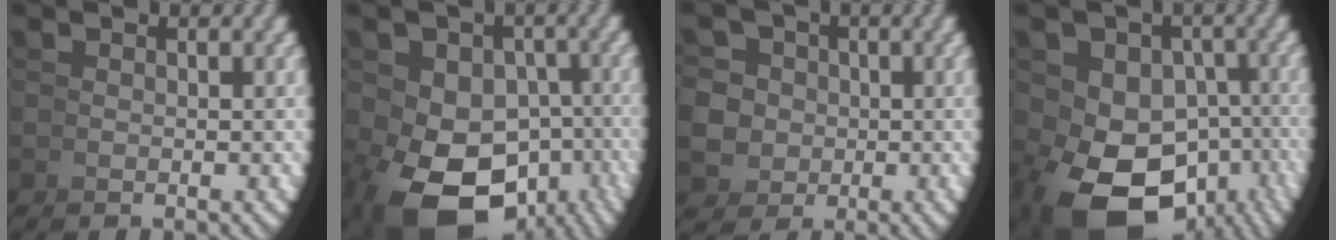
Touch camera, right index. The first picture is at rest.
{"total": 11.4, "force": [-4.8, 7.6, 7.1], "torque": [-0.155, -0.078, -0.039]}
{"total": 8.1, "force": [-0.6, 7.4, 3.2], "torque": [-0.065, -0.020, -0.005]}
{"total": 12.9, "force": [-5.4, 8.7, 7.9], "torque": [-0.170, -0.080, -0.049]}